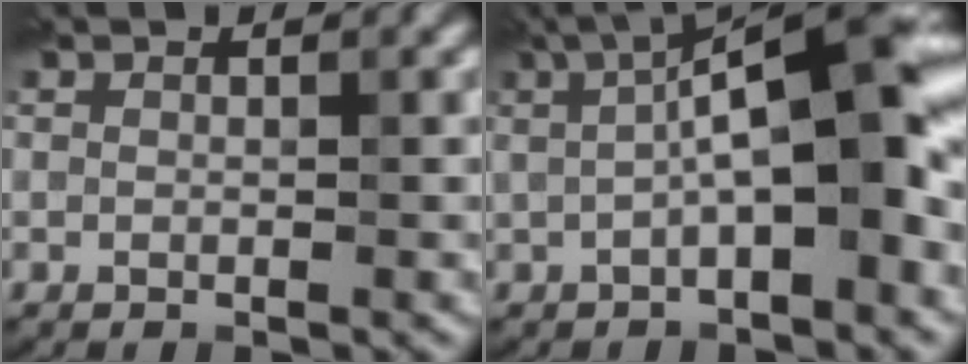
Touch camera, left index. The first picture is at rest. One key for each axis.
{"total": 10.5, "fx": 0.7, "fy": 2.9, "fz": 10.0, "tx": -0.149, "ty": 0.019, "tz": 0.004}